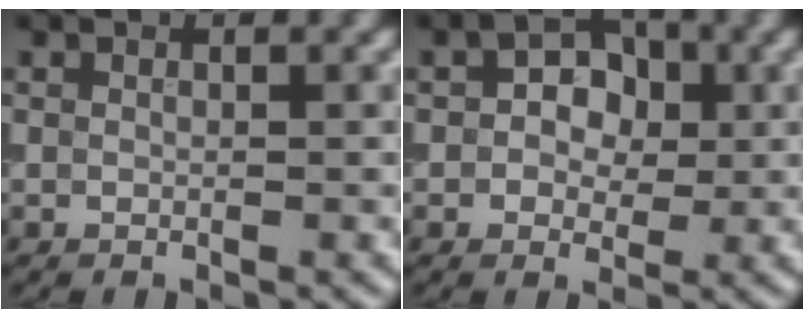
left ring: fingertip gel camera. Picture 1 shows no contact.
{"total": 3.7, "force": [0.4, 2.8, 2.3], "torque": [-0.029, 0.004, -0.005]}